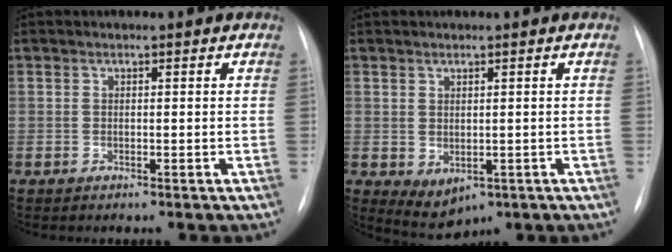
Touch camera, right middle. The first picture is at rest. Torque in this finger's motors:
{"motor_torque": [0.43, -0.42, 0.21, 0.06]}